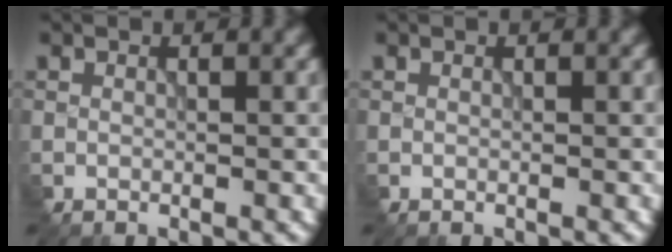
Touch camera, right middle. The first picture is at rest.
{"total": 0.0}